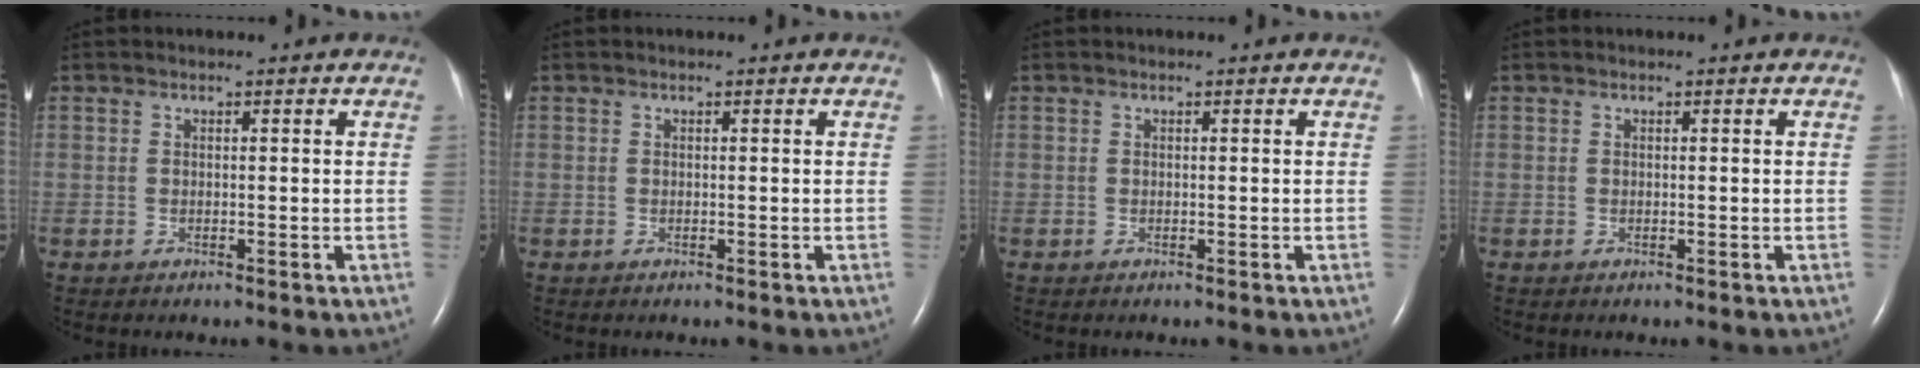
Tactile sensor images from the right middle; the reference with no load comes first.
{"total": 0.0}
{"total": 0.0}
{"total": 0.0}